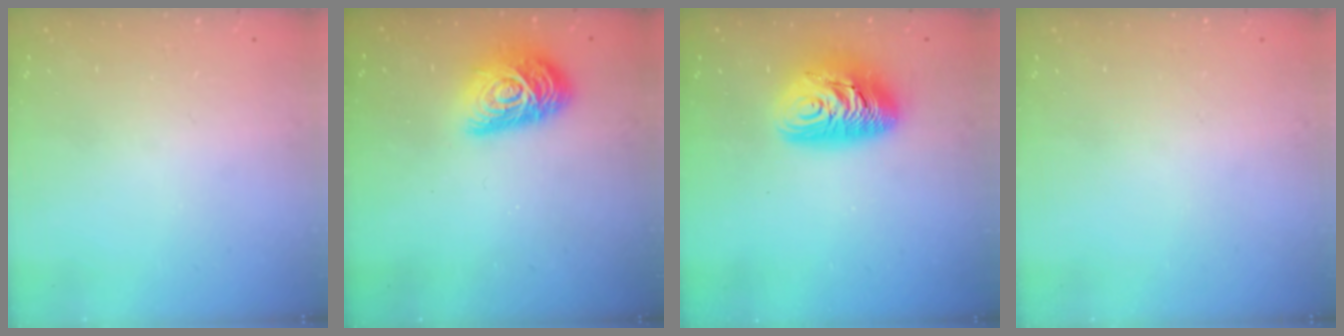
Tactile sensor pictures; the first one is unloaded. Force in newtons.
{"total": 14.9, "press": 14.9, "slide": 0.7}
{"total": 12.0, "press": 11.9, "slide": 1.2}
{"total": 0.0}